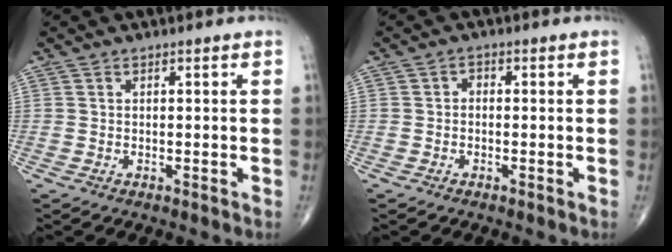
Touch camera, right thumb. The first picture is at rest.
{"total": 1.2, "force": [-0.2, 0.9, 0.7], "torque": [-0.004, 0.004, -0.009]}